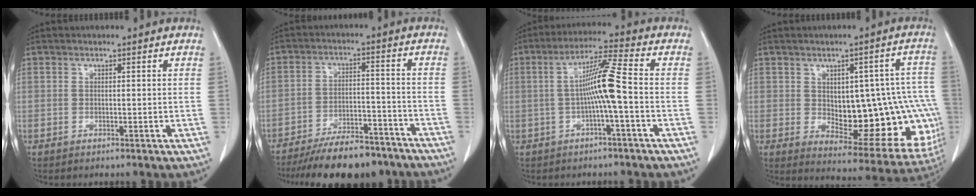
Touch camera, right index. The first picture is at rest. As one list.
[{"total": 14.7, "force": [-12.6, 4.4, 6.2], "torque": [-0.085, 0.011, -0.188]}, {"total": 7.7, "force": [-0.8, -0.7, 7.6], "torque": [-0.138, 0.015, -0.014]}, {"total": 19.1, "force": [-1.3, 8.7, 16.9], "torque": [-0.154, 0.028, 0.018]}]